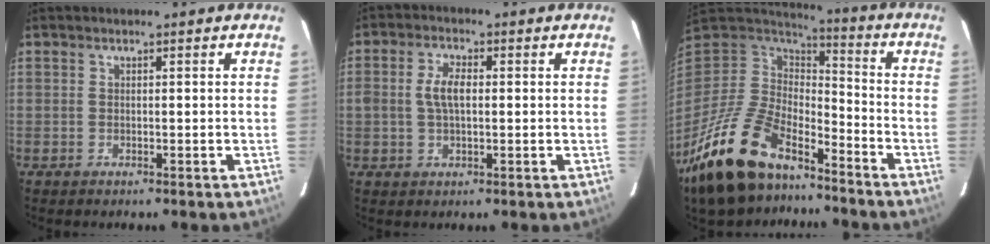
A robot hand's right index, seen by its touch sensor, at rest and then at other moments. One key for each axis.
{"total": 4.8, "fx": 0.3, "fy": 2.3, "fz": 4.1, "tx": -0.080, "ty": 0.007, "tz": 0.007}
{"total": 22.3, "fx": -15.8, "fy": 9.7, "fz": 12.5, "tx": -0.272, "ty": -0.026, "tz": -0.284}